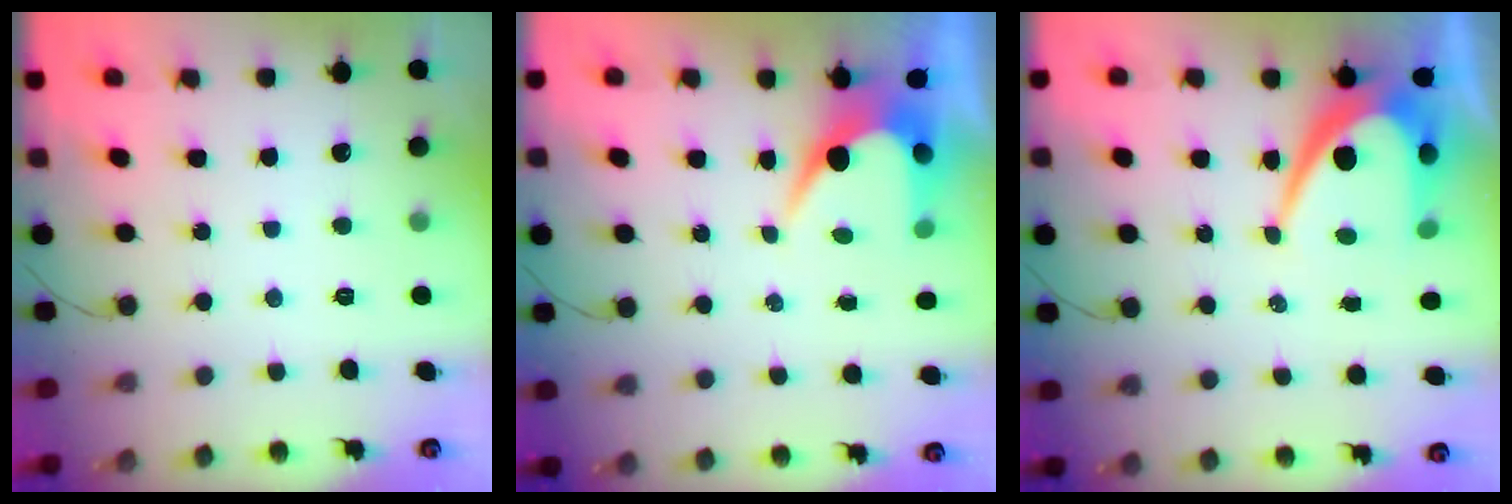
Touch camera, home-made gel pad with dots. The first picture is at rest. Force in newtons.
{"total": 6.4, "press": 6.4, "slide": 0.4}
{"total": 11.5, "press": 11.4, "slide": 0.9}